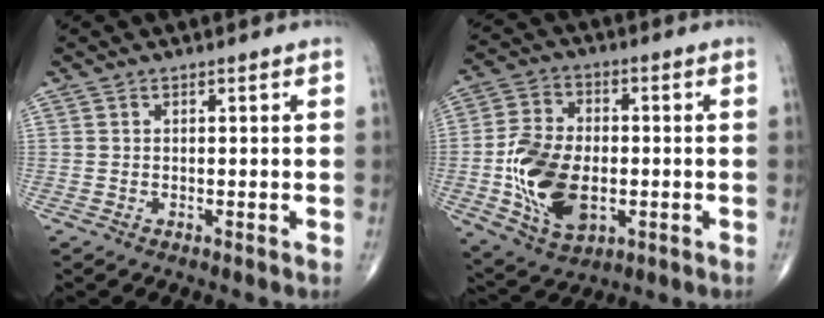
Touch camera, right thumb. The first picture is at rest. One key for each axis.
{"total": 15.6, "fx": -2.4, "fy": 9.7, "fz": 11.9, "tx": -0.208, "ty": 0.003, "tz": -0.034}